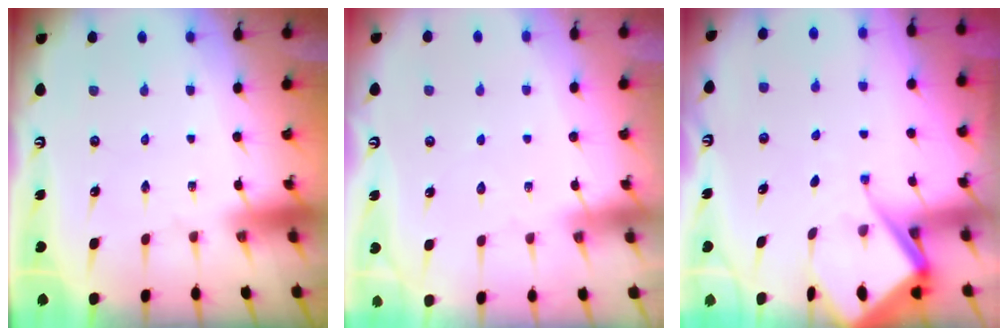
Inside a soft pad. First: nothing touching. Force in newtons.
{"total": 2.3, "press": 2.3, "slide": 0.3}
{"total": 8.4, "press": 8.3, "slide": 1.0}